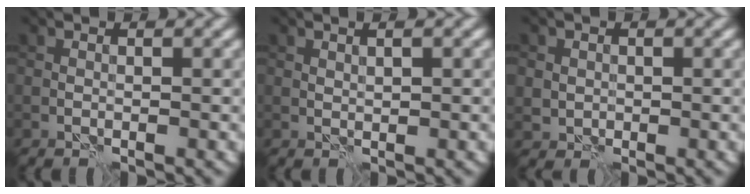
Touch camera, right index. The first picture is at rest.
{"total": 0.9, "force": [0.5, 0.2, 0.8], "torque": [-0.018, 0.002, 0.010]}
{"total": 1.9, "force": [0.2, 1.8, 0.6], "torque": [-0.009, 0.001, 0.007]}